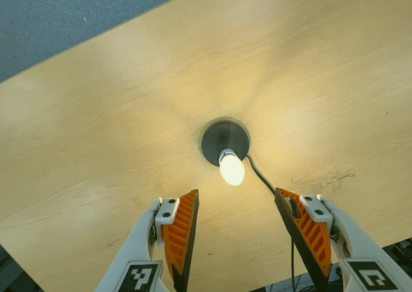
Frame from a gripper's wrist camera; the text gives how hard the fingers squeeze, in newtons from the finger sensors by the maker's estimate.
{"total": 0.0}